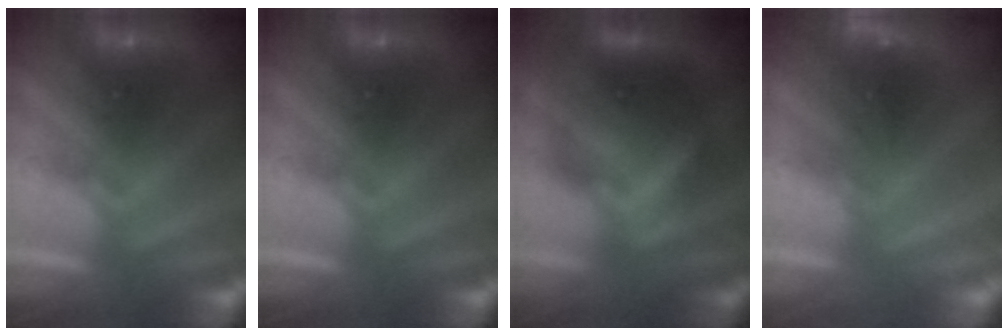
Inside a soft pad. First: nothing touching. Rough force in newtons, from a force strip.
{"total": 0.0}
{"total": 4.6}
{"total": 4.9}